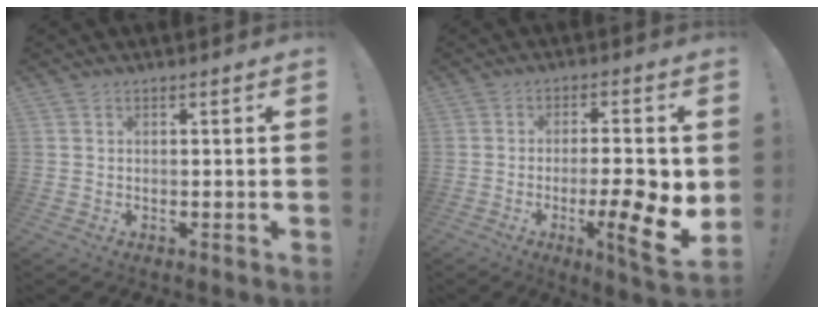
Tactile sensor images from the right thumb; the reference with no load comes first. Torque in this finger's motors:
{"motor_torque": [-0.02, 0.92, 0.12, 0.21, 0.06]}